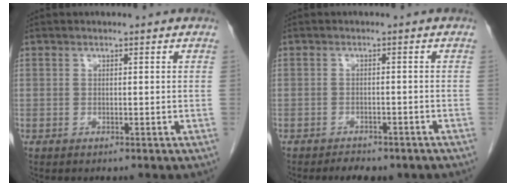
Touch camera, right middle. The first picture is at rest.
{"total": 4.7, "force": [-3.8, 1.9, 2.0], "torque": [-0.027, -0.004, -0.044]}